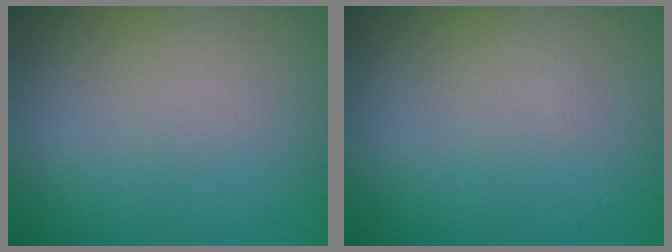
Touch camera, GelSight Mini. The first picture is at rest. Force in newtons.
{"total": 0.0}